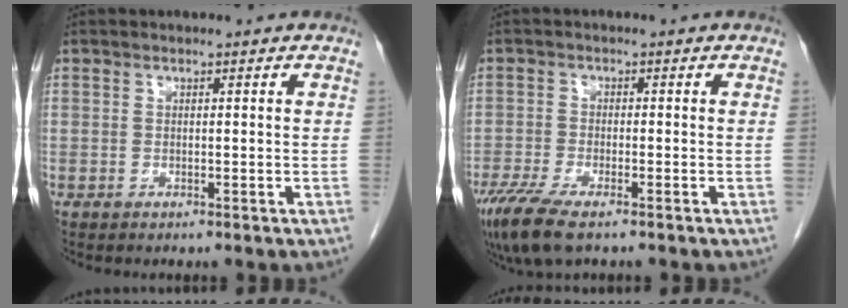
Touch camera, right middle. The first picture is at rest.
{"total": 7.2, "force": [-4.9, 1.5, 5.0], "torque": [-0.094, -0.020, -0.085]}